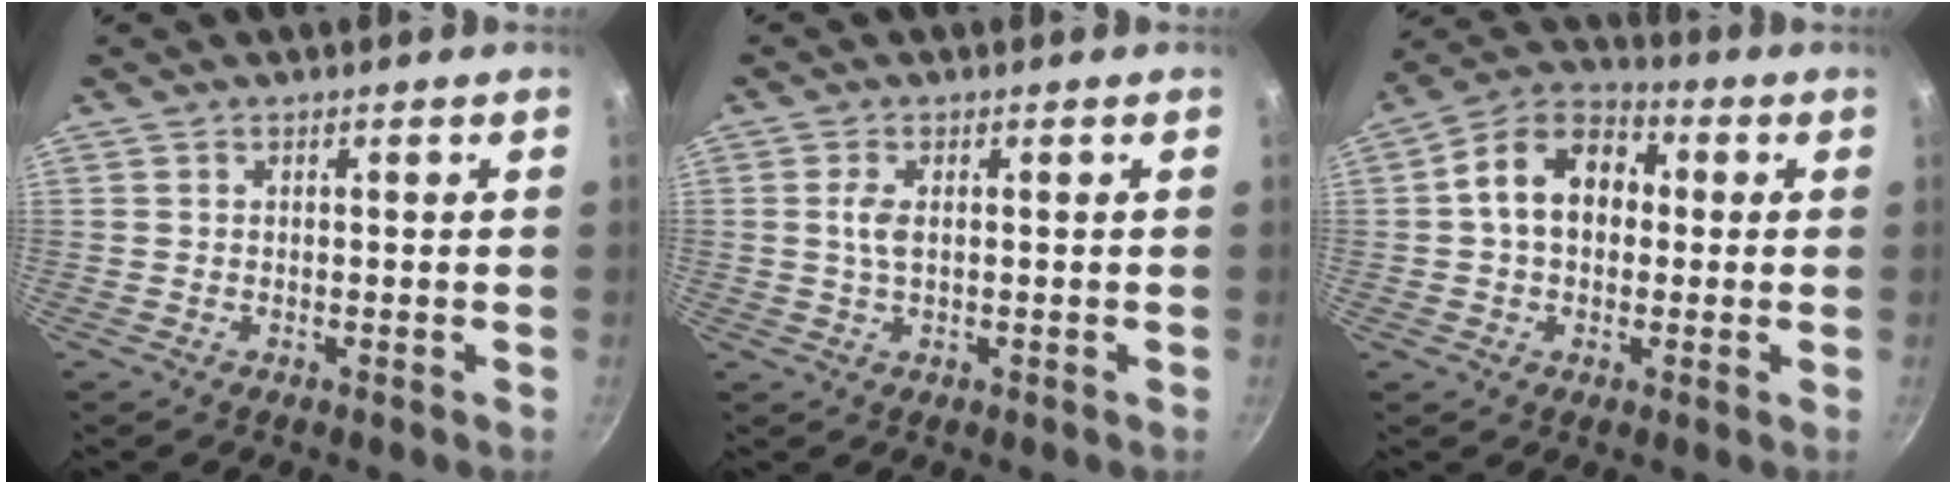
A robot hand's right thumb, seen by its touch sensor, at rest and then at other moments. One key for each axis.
{"total": 2.8, "fx": 0.3, "fy": 1.3, "fz": 2.5, "tx": -0.054, "ty": 0.002, "tz": 0.006}
{"total": 12.4, "fx": 0.9, "fy": 9.1, "fz": 8.3, "tx": -0.103, "ty": 0.032, "tz": -0.005}